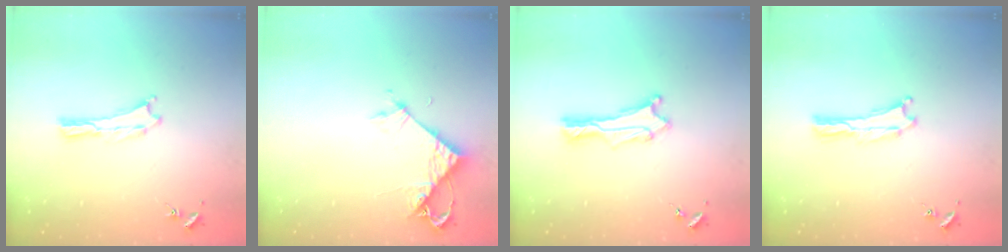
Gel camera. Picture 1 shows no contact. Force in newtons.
{"total": 5.1, "press": 5.0, "slide": 0.4}
{"total": 1.3, "press": 1.2, "slide": 0.1}
{"total": 0.0}